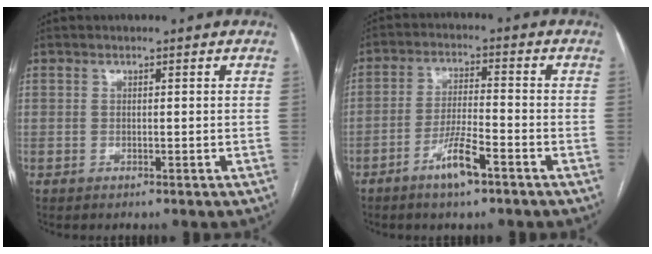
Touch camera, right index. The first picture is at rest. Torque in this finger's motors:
{"motor_torque": [1.02, -0.16, 0.28, 0.09]}